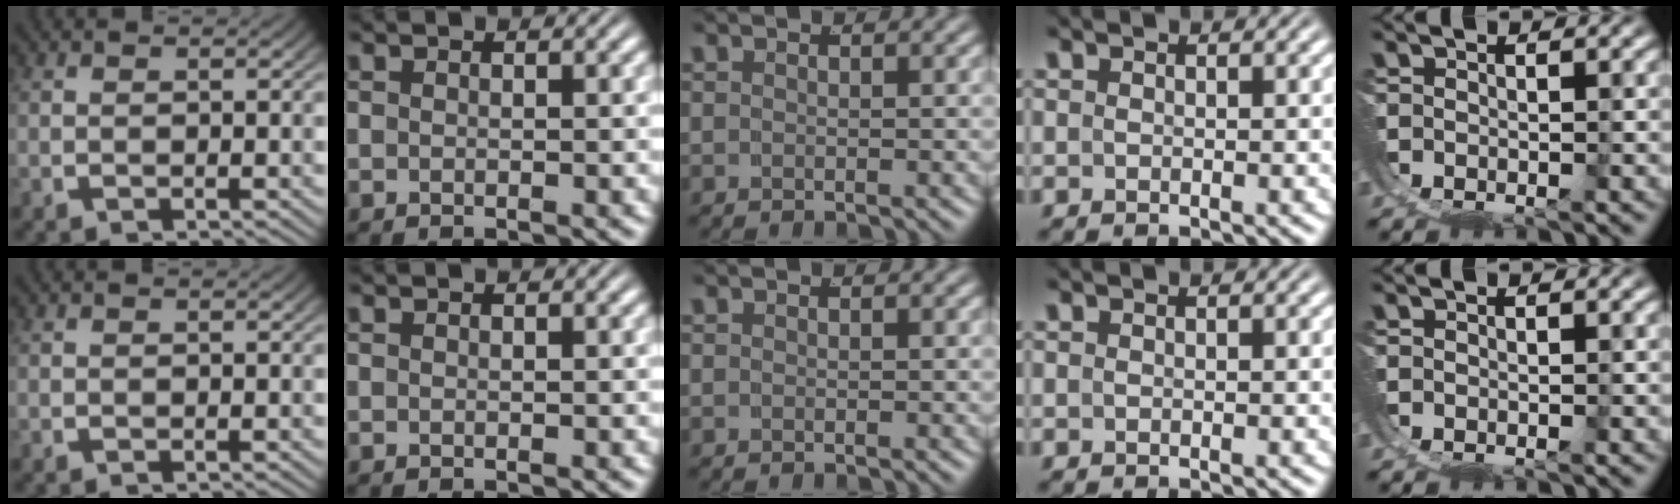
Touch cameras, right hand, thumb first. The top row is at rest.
{}